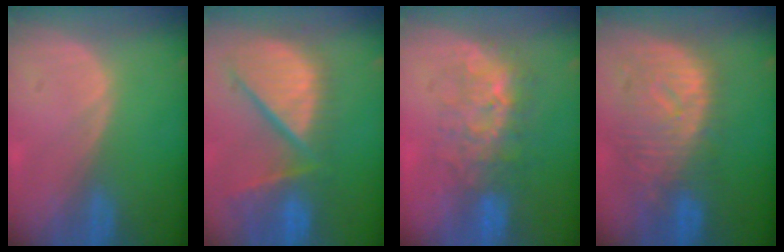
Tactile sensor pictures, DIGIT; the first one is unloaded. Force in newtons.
{"total": 13.0, "press": 10.9, "slide": 7.1}
{"total": 7.9, "press": 7.6, "slide": 2.2}
{"total": 10.8, "press": 9.6, "slide": 5.0}